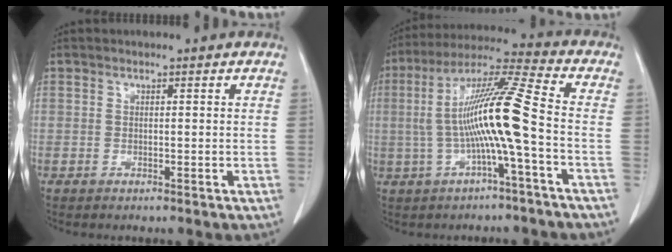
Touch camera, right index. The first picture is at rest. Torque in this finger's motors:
{"motor_torque": [2.12, -0.02, 1.05, 0.21]}